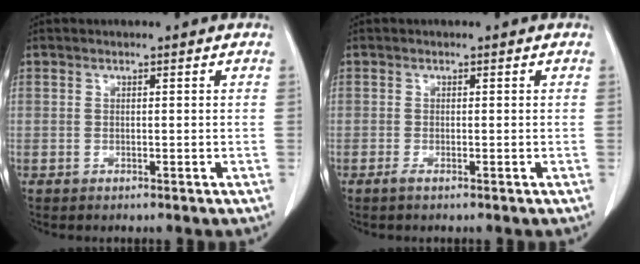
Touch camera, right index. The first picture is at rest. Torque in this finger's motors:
{"motor_torque": [0.18, -0.14, 0.02, 0.02]}